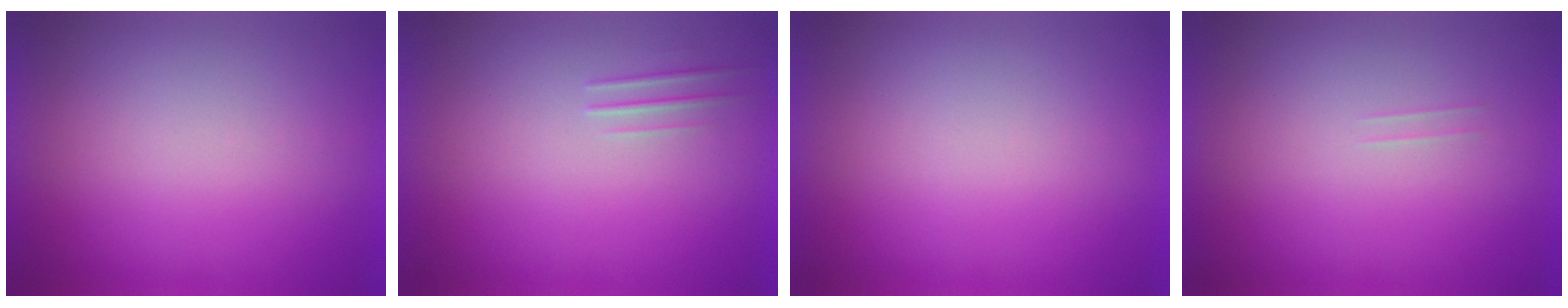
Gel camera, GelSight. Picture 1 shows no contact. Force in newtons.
{"total": 1.6}
{"total": 1.0}
{"total": 1.0}